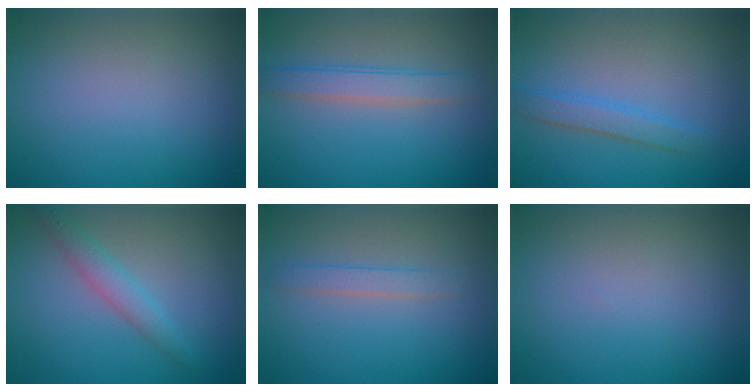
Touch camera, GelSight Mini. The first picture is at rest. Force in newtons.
{"total": 2.7, "press": 2.7, "slide": 0.0}
{"total": 2.0, "press": 2.0, "slide": 0.2}
{"total": 2.3, "press": 2.3, "slide": 0.1}
{"total": 1.5, "press": 1.5, "slide": 0.1}
{"total": 0.0}